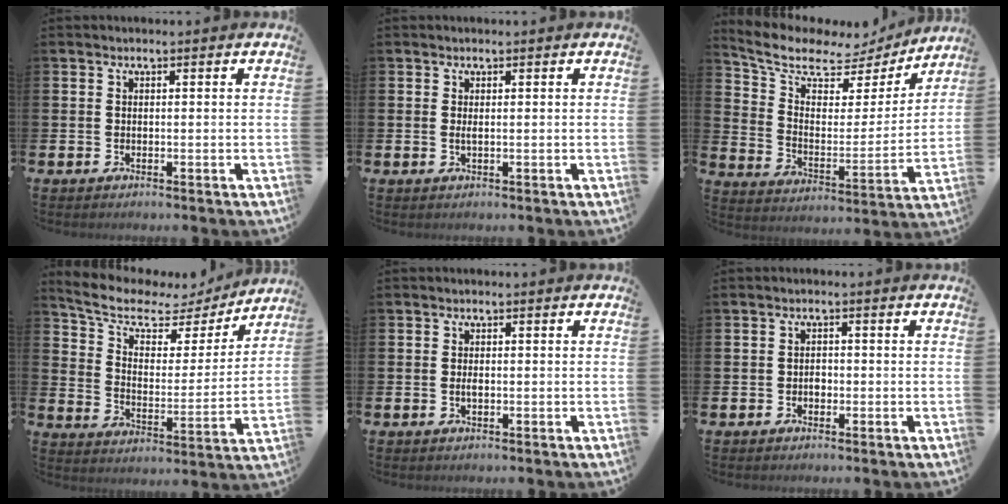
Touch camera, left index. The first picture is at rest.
{"total": 0.6, "force": [0.1, 0.1, 0.6], "torque": [-0.007, -0.003, 0.001]}
{"total": 9.2, "force": [7.8, 3.8, 3.0], "torque": [-0.096, -0.057, 0.130]}
{"total": 8.1, "force": [6.4, 3.7, 3.4], "torque": [-0.091, -0.043, 0.104]}
{"total": 1.0, "force": [-0.1, 0.4, 0.8], "torque": [-0.013, 0.001, -0.004]}
{"total": 1.3, "force": [-0.4, 1.0, 0.7], "torque": [-0.010, 0.004, -0.009]}